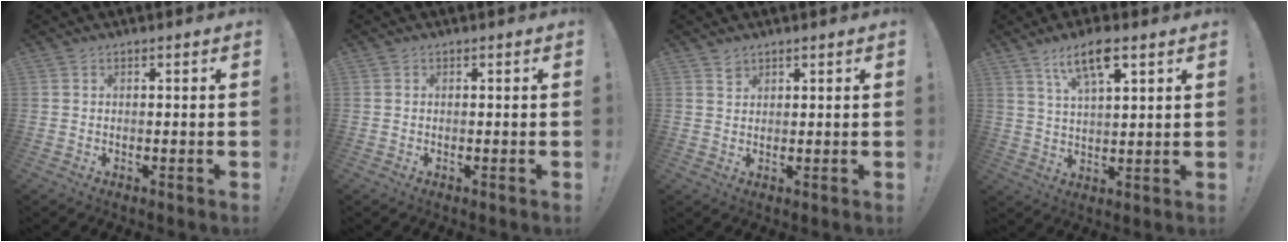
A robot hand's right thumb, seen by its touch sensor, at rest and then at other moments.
{"total": 0.0}
{"total": 1.9, "force": [1.6, 0.9, 0.3], "torque": [0.009, -0.012, 0.029]}
{"total": 9.7, "force": [5.8, 3.0, 7.2], "torque": [-0.122, -0.018, 0.102]}